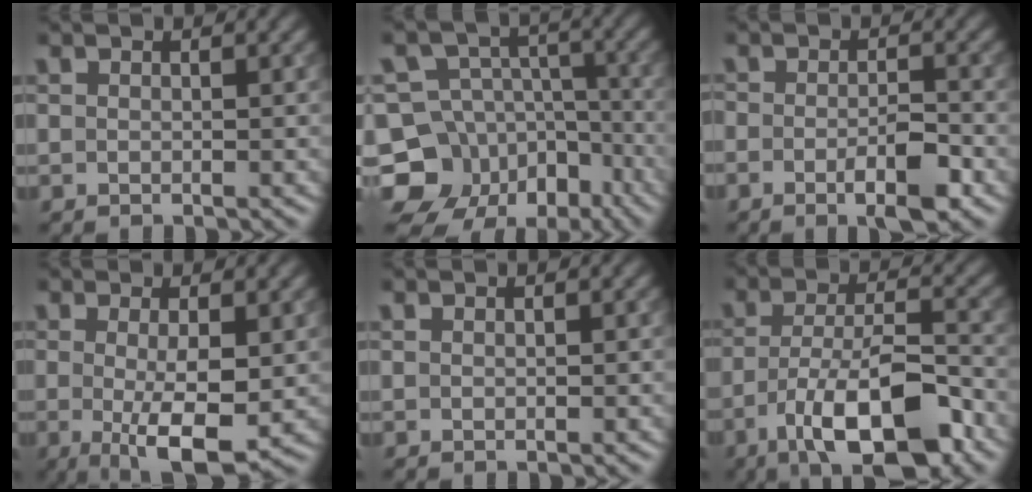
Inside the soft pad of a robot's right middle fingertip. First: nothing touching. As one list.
[{"total": 15.2, "force": [-8.8, 11.5, 4.7], "torque": [-0.094, -0.027, -0.146]}, {"total": 4.1, "force": [-2.0, 1.0, 3.4], "torque": [-0.059, -0.005, -0.035]}, {"total": 5.7, "force": [-0.9, 1.4, 5.5], "torque": [-0.090, -0.016, -0.010]}, {"total": 0.0}, {"total": 10.5, "force": [-5.2, 3.6, 8.4], "torque": [-0.145, -0.009, -0.087]}]